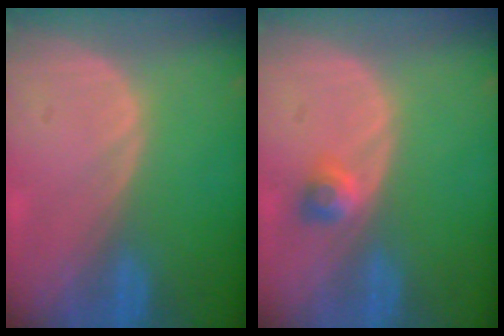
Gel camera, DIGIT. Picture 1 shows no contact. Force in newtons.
{"total": 2.4, "press": 2.1, "slide": 1.2}